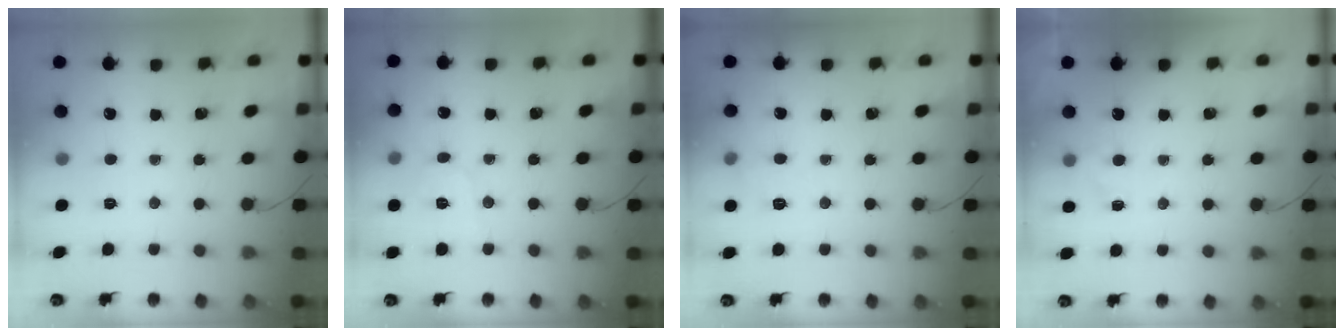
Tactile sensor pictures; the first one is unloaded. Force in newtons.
{"total": 5.1, "press": 4.9, "slide": 1.5}
{"total": 5.9, "press": 5.6, "slide": 1.6}
{"total": 4.1, "press": 3.9, "slide": 1.4}